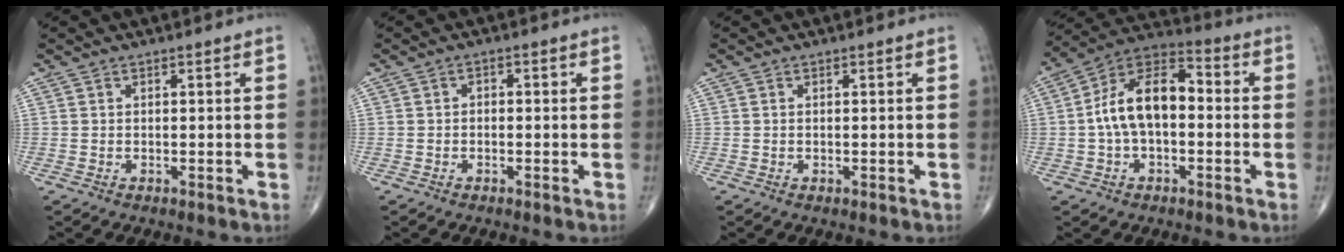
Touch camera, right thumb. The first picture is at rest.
{"total": 2.3, "force": [-0.6, 1.7, 1.5], "torque": [-0.008, 0.016, -0.021]}
{"total": 0.0}
{"total": 13.8, "force": [-0.3, 7.9, 11.4], "torque": [-0.191, 0.044, -0.019]}